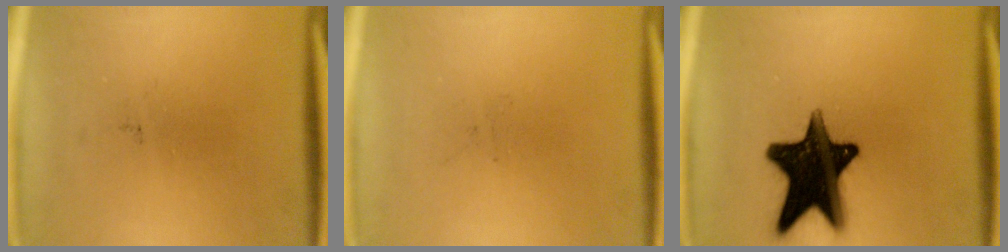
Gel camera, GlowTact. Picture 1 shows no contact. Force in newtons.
{"total": 0.0}
{"total": 18.4}